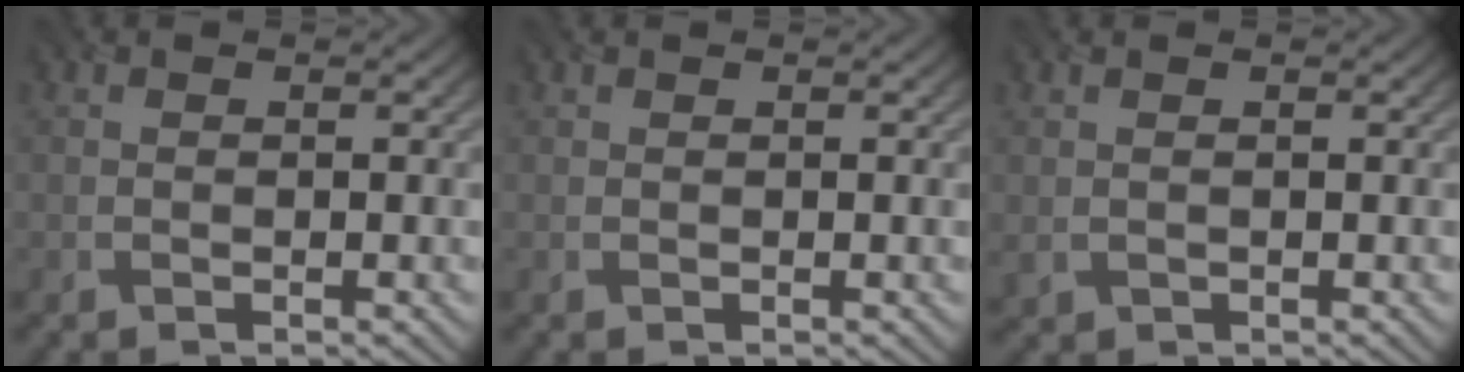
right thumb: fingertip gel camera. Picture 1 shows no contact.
{"total": 0.0}
{"total": 0.6, "force": [0.2, 0.5, 0.3], "torque": [-0.010, 0.000, 0.006]}